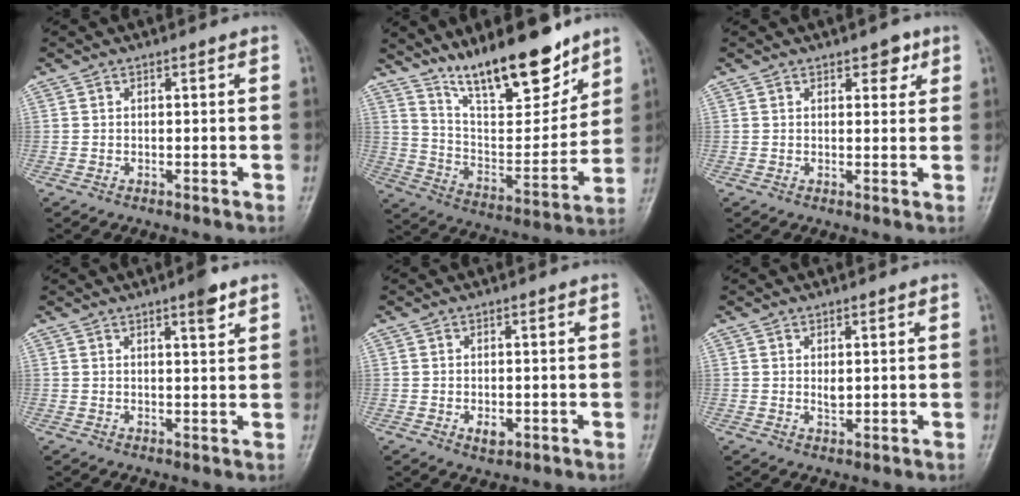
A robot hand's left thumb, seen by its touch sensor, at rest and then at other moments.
{"total": 18.7, "force": [13.9, 5.7, 11.1], "torque": [-0.134, -0.087, 0.244]}
{"total": 3.1, "force": [1.8, 1.8, 1.8], "torque": [-0.005, -0.007, 0.023]}
{"total": 3.4, "force": [2.2, 0.6, 2.6], "torque": [-0.034, -0.012, 0.031]}
{"total": 2.4, "force": [-0.7, 1.5, 1.8], "torque": [-0.022, -0.001, -0.007]}
{"total": 1.6, "force": [0.4, 0.9, 1.3], "torque": [-0.019, -0.006, 0.010]}